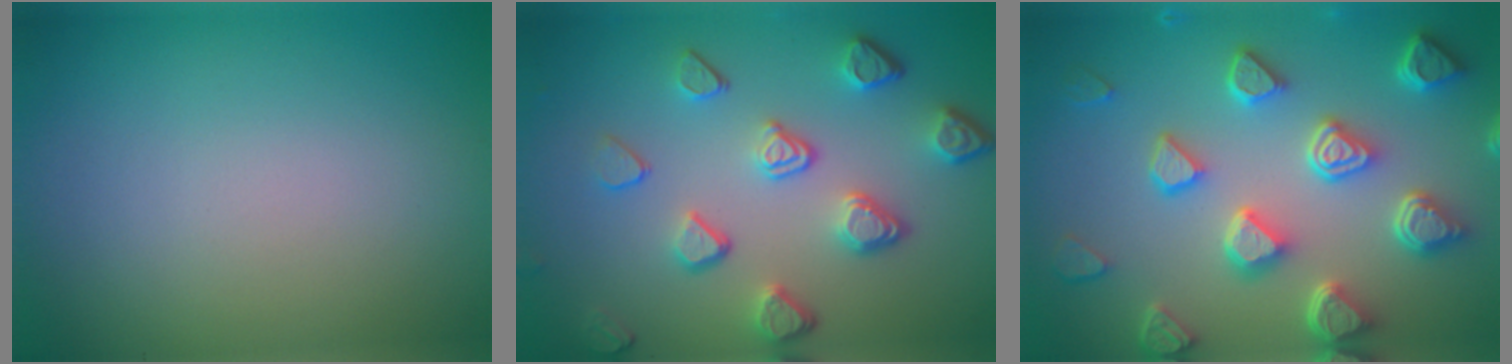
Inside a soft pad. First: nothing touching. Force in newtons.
{"total": 5.0, "press": 3.7, "slide": 3.3}
{"total": 7.2, "press": 5.8, "slide": 4.3}